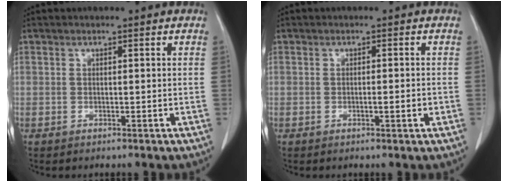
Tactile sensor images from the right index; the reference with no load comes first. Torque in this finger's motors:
{"motor_torque": [0.50, -0.35, 0.14, 0.03]}